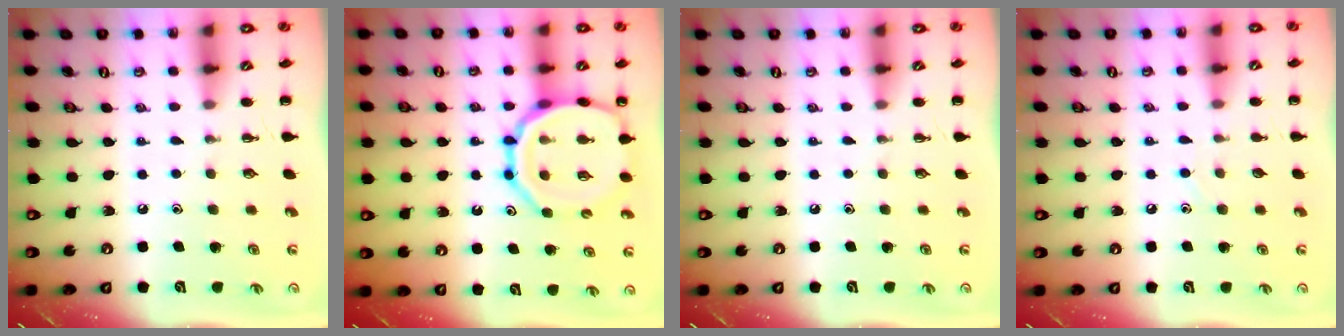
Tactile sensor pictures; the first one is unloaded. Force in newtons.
{"total": 16.9, "press": 16.7, "slide": 2.4}
{"total": 0.0}
{"total": 2.3, "press": 2.2, "slide": 0.9}